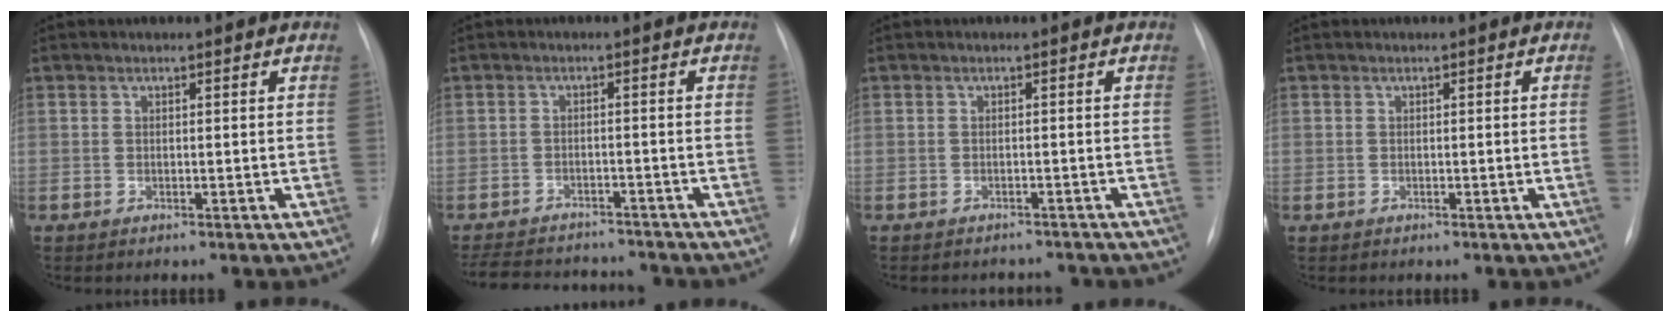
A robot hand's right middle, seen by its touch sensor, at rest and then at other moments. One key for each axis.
{"total": 12.8, "fx": -11.7, "fy": 3.5, "fz": 3.8, "tx": -0.085, "ty": 0.002, "tz": -0.158}
{"total": 4.4, "fx": -4.2, "fy": 1.2, "fz": 0.2, "tx": 0.002, "ty": 0.000, "tz": -0.047}
{"total": 0.9, "fx": -0.1, "fy": -0.3, "fz": 0.9, "tx": -0.012, "ty": -0.002, "tz": 0.001}